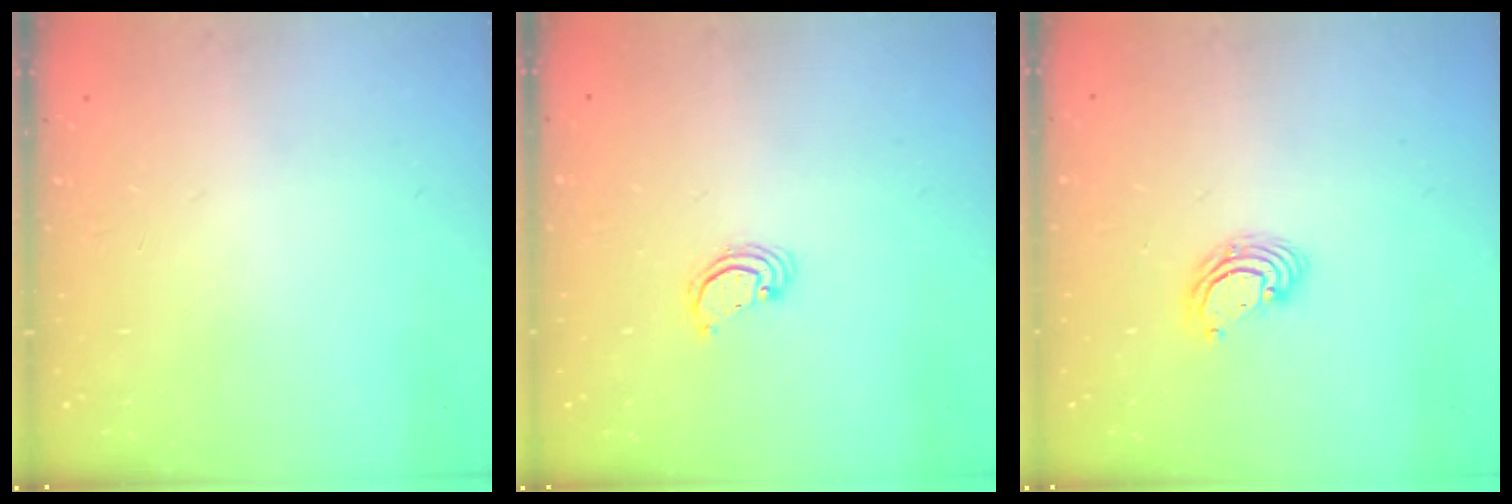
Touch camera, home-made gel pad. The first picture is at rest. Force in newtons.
{"total": 2.2, "press": 2.2, "slide": 0.2}
{"total": 4.2, "press": 4.2, "slide": 0.2}